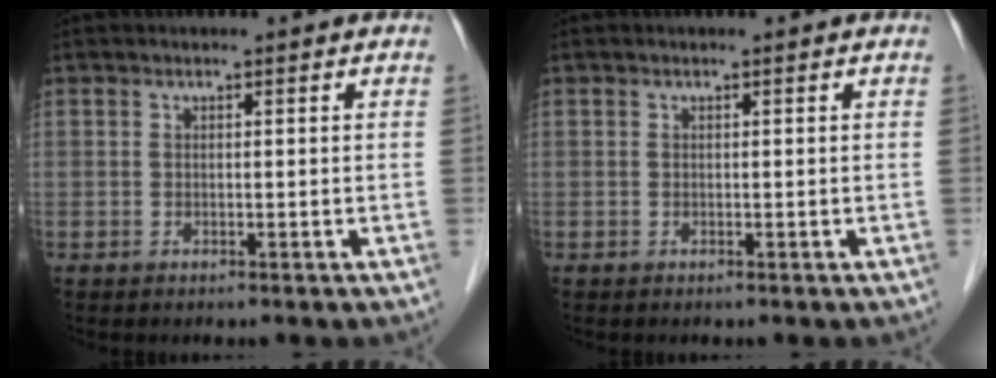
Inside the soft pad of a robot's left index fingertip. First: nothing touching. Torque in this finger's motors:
{"motor_torque": [-0.01, 0.01, 0.00, 0.00]}